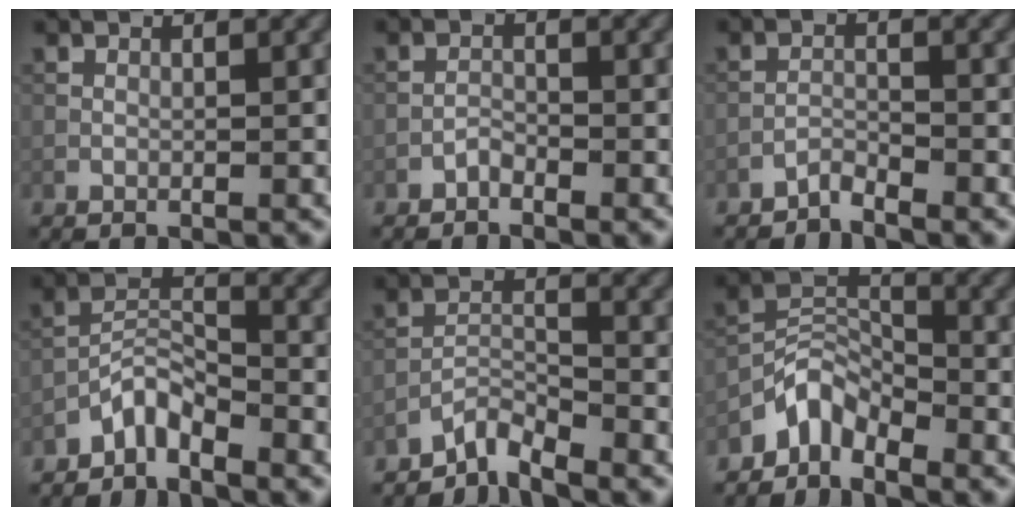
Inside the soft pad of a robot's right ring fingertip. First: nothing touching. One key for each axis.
{"total": 0.9, "fx": -0.8, "fy": 0.3, "fz": 0.2, "tx": -0.003, "ty": 0.004, "tz": -0.018}
{"total": 1.4, "fx": -1.4, "fy": 0.1, "fz": 0.1, "tx": 0.000, "ty": 0.007, "tz": -0.029}
{"total": 3.0, "fx": -2.5, "fy": 0.9, "fz": 1.4, "tx": -0.022, "ty": 0.015, "tz": -0.054}
{"total": 2.8, "fx": -2.7, "fy": 0.4, "fz": 0.8, "tx": -0.011, "ty": 0.006, "tz": -0.059}
{"total": 3.7, "fx": -3.0, "fy": 1.7, "fz": 1.2, "tx": -0.017, "ty": 0.013, "tz": -0.068}